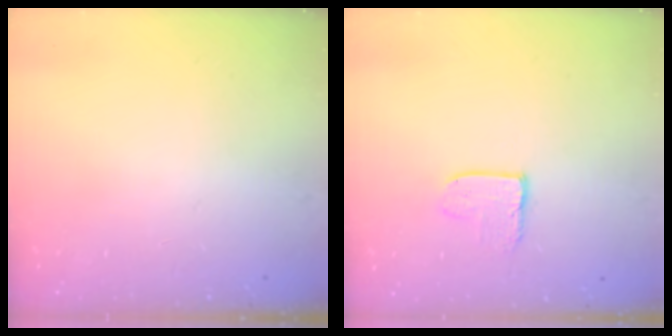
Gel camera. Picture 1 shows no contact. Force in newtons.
{"total": 5.1, "press": 5.0, "slide": 0.4}